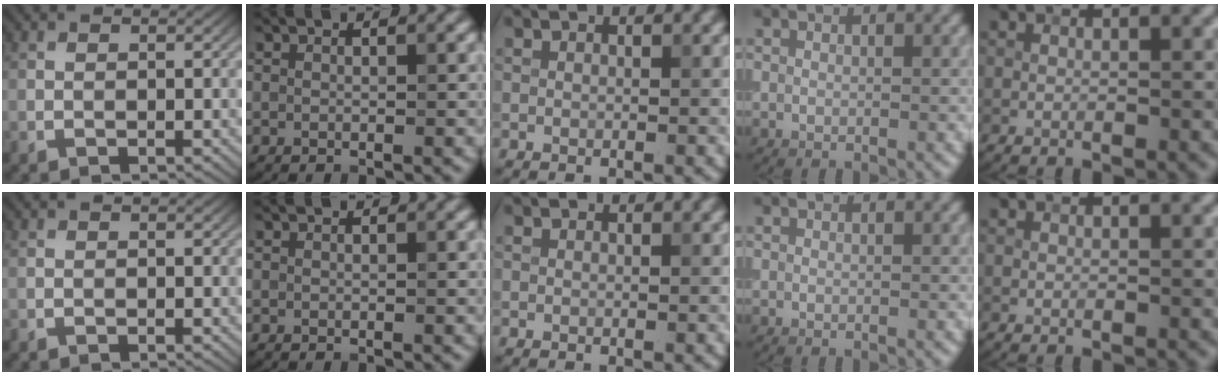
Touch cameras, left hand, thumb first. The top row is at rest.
{}